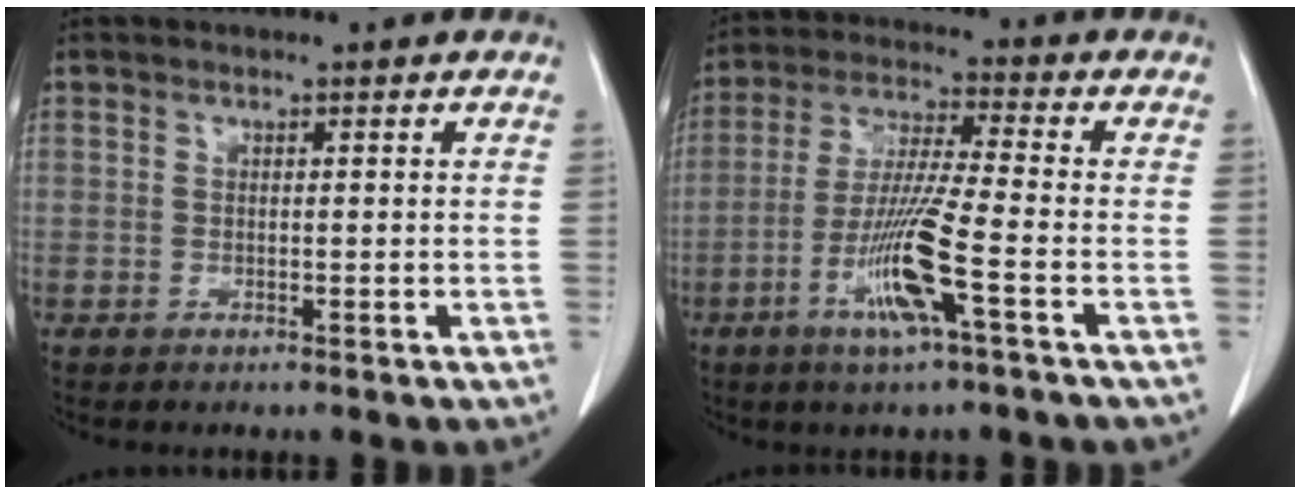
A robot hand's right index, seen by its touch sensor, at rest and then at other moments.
{"total": 11.0, "force": [-4.4, -0.3, 10.1], "torque": [-0.201, -0.014, -0.086]}